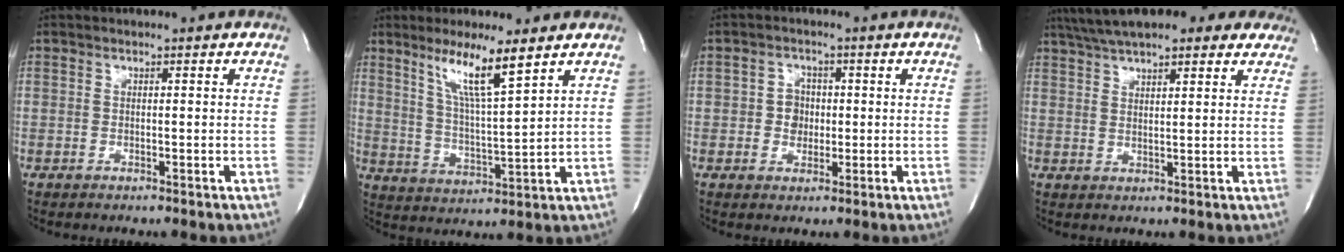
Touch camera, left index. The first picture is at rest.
{"total": 8.8, "force": [5.6, -0.3, 6.8], "torque": [-0.125, -0.011, 0.105]}
{"total": 3.1, "force": [-0.1, 2.8, 1.4], "torque": [-0.019, 0.008, 0.000]}
{"total": 19.1, "force": [15.6, 4.9, 9.9], "torque": [-0.162, 0.049, 0.209]}